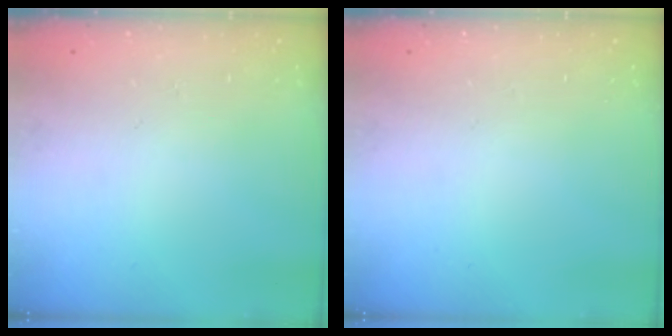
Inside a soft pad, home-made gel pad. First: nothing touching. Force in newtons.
{"total": 0.0}